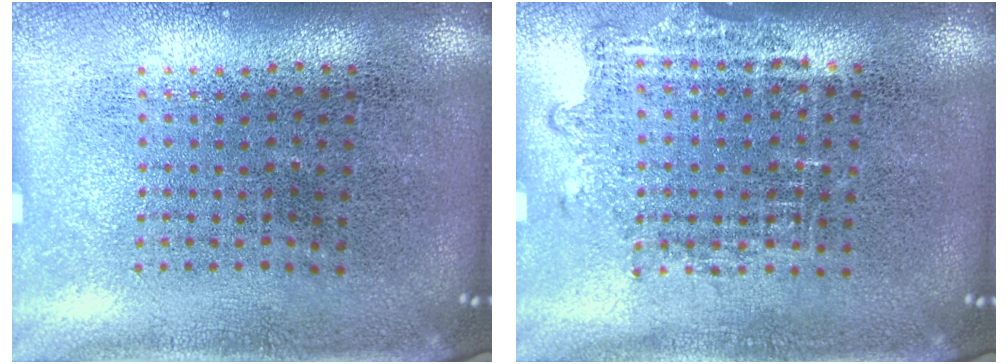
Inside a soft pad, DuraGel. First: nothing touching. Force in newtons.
{"total": 1.0, "press": 0.9, "slide": 0.4}